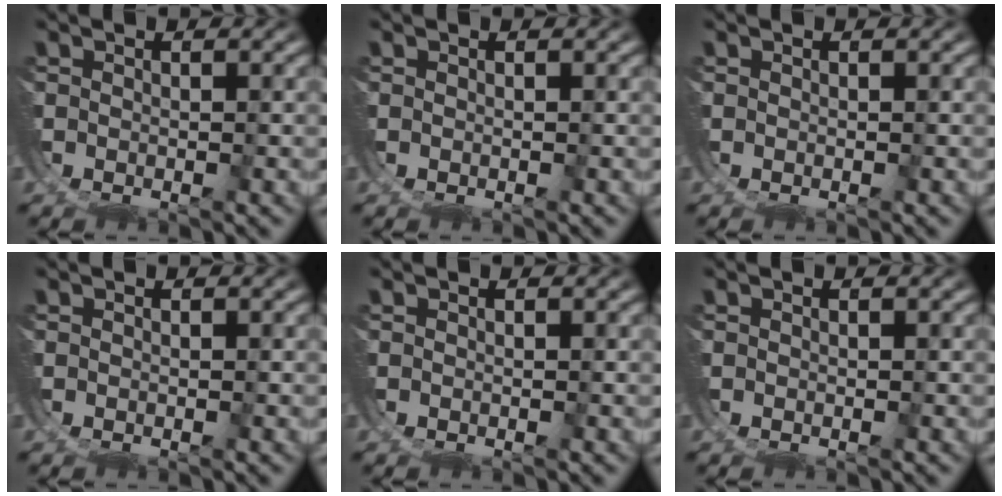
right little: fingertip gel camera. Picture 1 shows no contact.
{"total": 0.0}
{"total": 0.0}
{"total": 0.0}
{"total": 0.0}
{"total": 0.0}